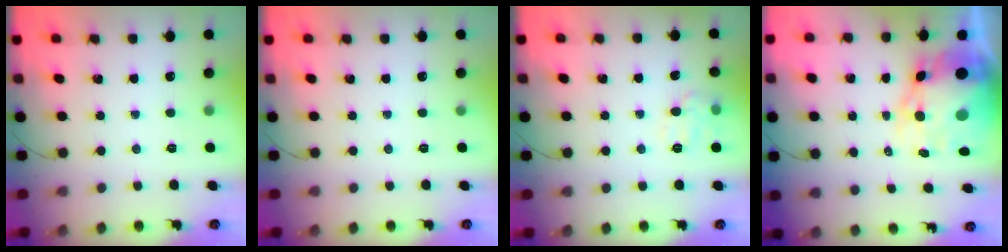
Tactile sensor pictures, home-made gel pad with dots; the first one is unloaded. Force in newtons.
{"total": 0.0}
{"total": 8.3, "press": 8.2, "slide": 0.6}
{"total": 16.3, "press": 15.8, "slide": 3.8}